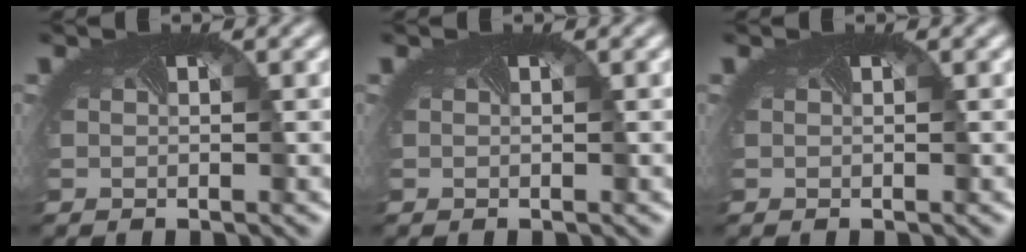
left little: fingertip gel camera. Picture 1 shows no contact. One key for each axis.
{"total": 0.0}
{"total": 0.0}